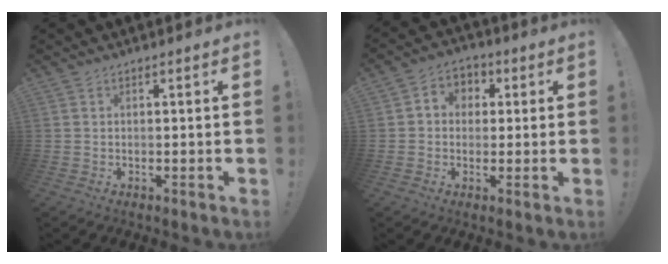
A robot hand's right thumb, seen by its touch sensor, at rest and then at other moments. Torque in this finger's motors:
{"motor_torque": [0.03, 0.04, 0.06, -0.04, 0.12]}